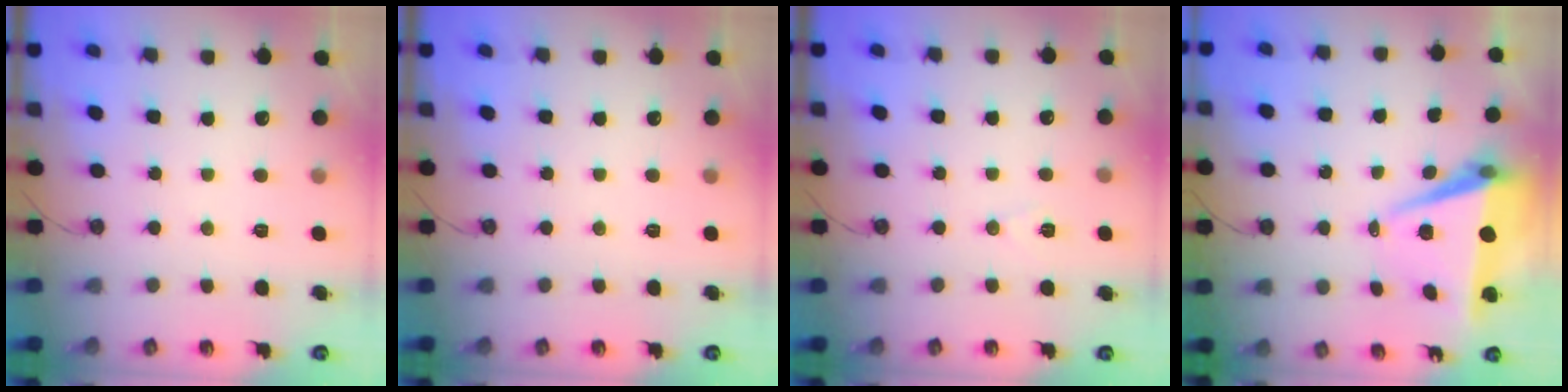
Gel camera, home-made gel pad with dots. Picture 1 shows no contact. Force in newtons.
{"total": 0.0}
{"total": 6.2, "press": 4.2, "slide": 4.6}
{"total": 7.7, "press": 6.4, "slide": 4.3}